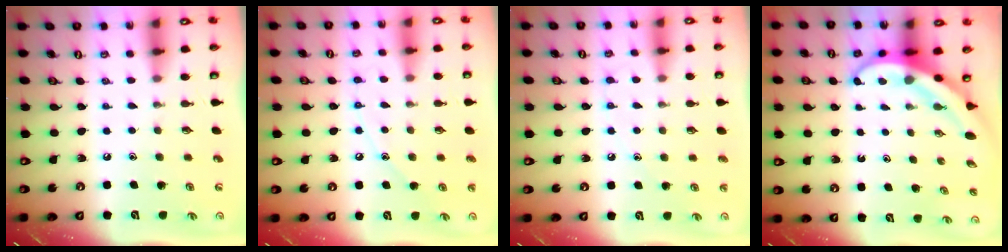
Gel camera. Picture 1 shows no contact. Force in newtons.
{"total": 7.0, "press": 7.0, "slide": 0.5}
{"total": 6.7, "press": 6.5, "slide": 1.3}
{"total": 5.3, "press": 5.3, "slide": 0.5}